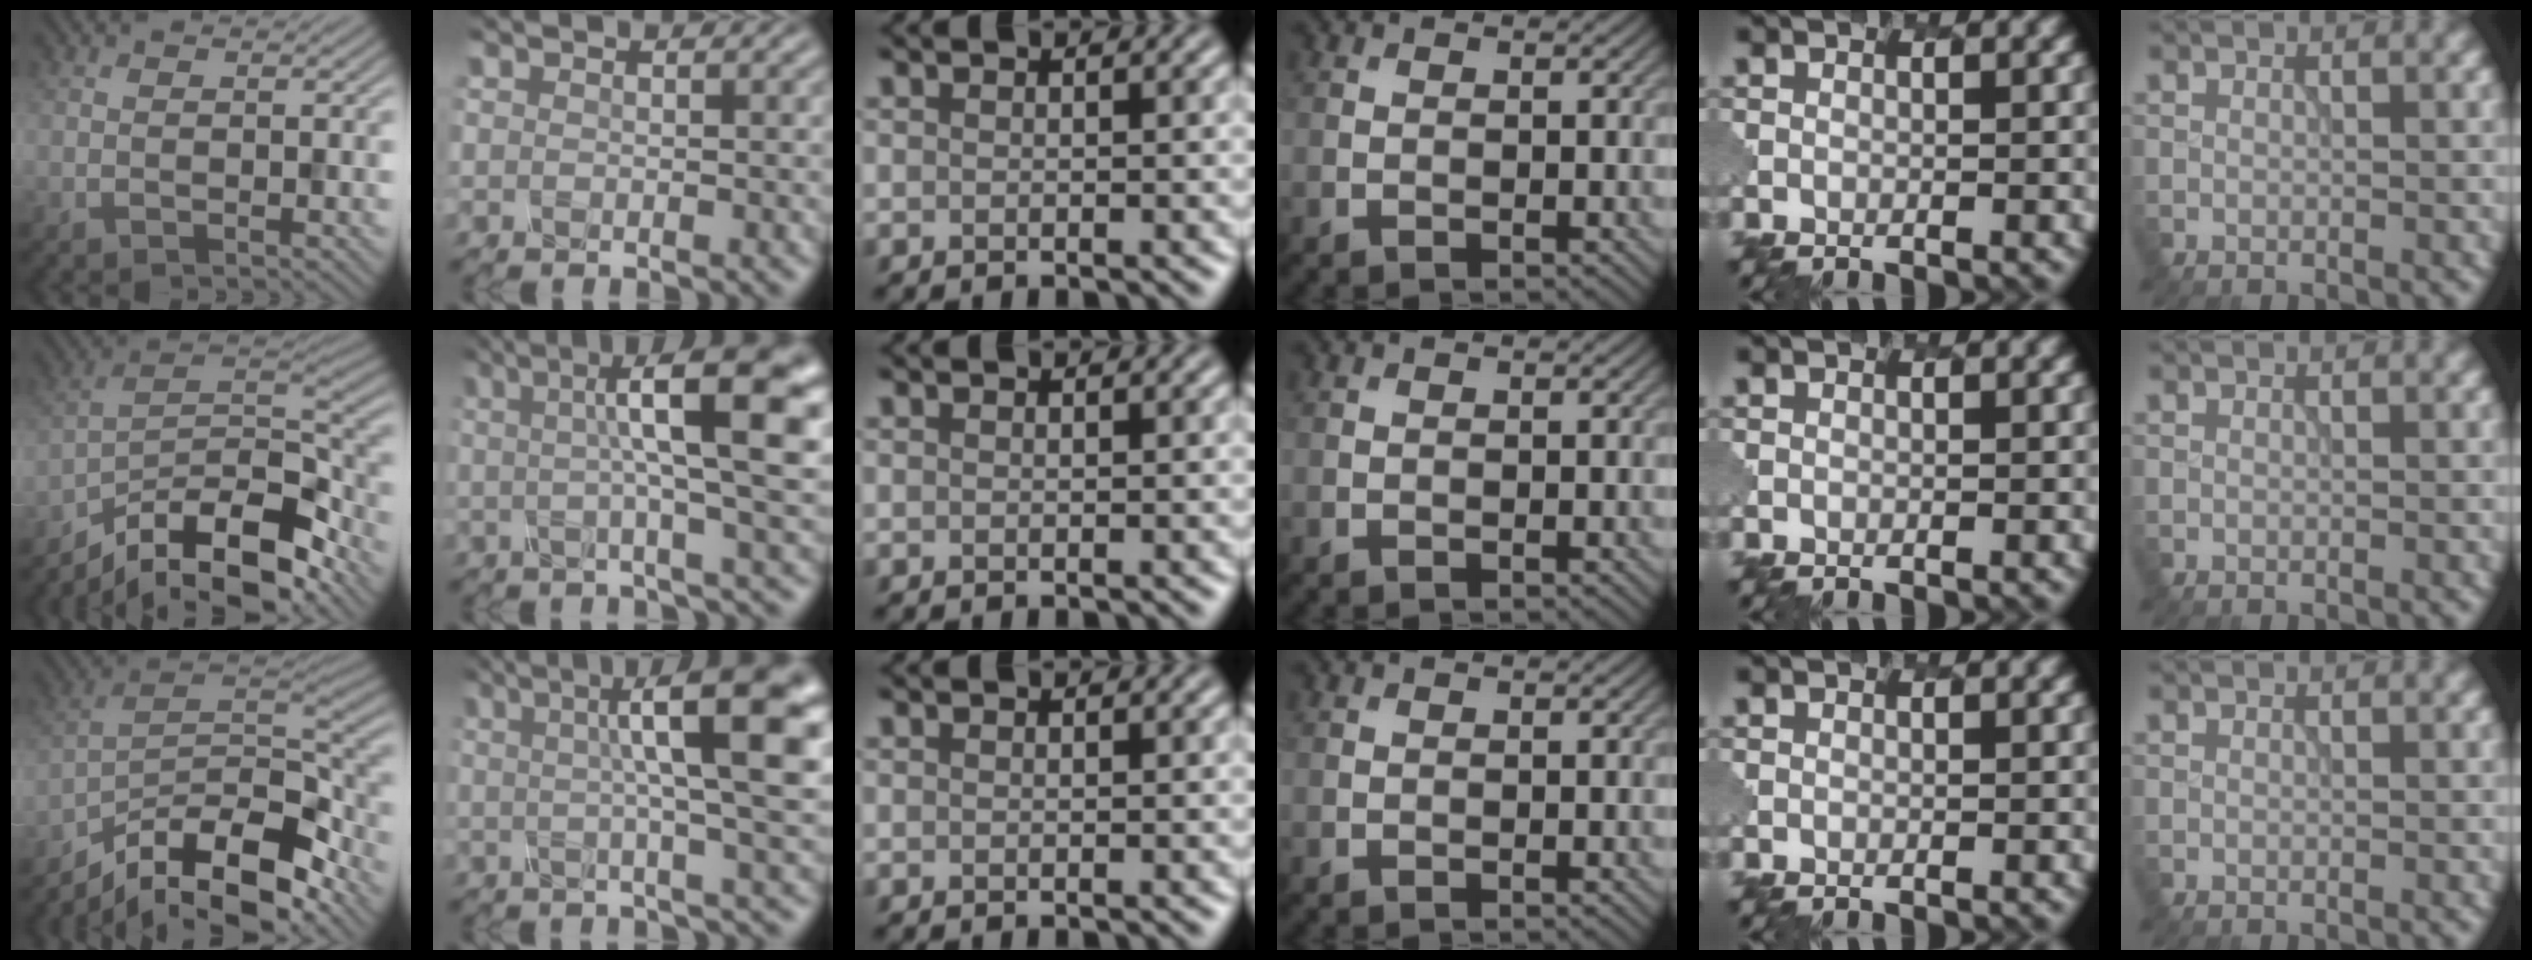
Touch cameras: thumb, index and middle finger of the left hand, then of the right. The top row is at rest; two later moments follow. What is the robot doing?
{"motion": "twist", "object": "rubiks cube"}